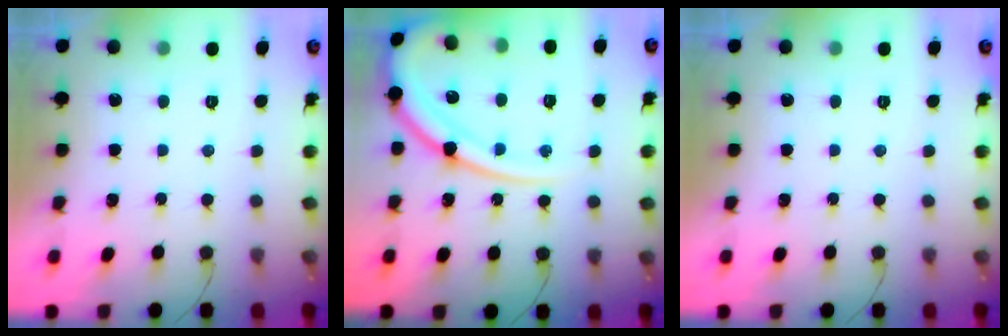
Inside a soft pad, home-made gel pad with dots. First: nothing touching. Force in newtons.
{"total": 17.6, "press": 17.5, "slide": 1.8}
{"total": 0.0}